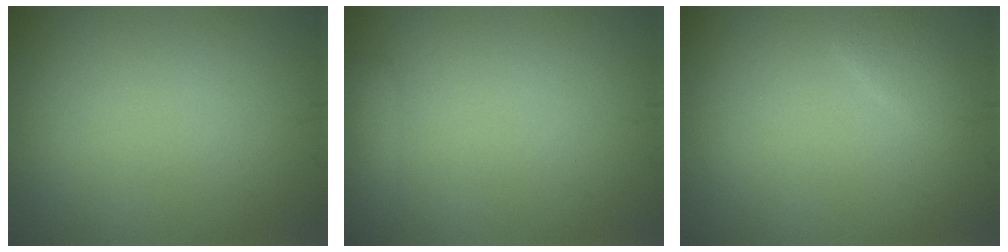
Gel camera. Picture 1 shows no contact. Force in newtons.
{"total": 1.9, "press": 1.9, "slide": 0.1}
{"total": 1.2, "press": 1.2, "slide": 0.1}